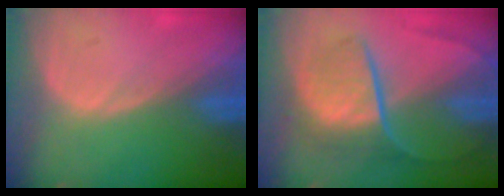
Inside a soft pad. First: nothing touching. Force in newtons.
{"total": 9.1, "press": 7.7, "slide": 5.0}